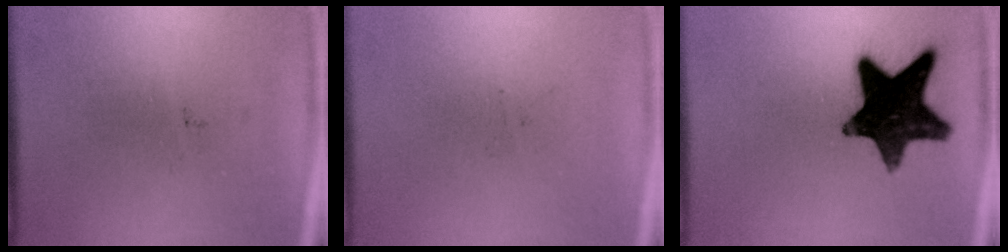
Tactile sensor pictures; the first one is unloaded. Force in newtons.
{"total": 0.0}
{"total": 15.5}